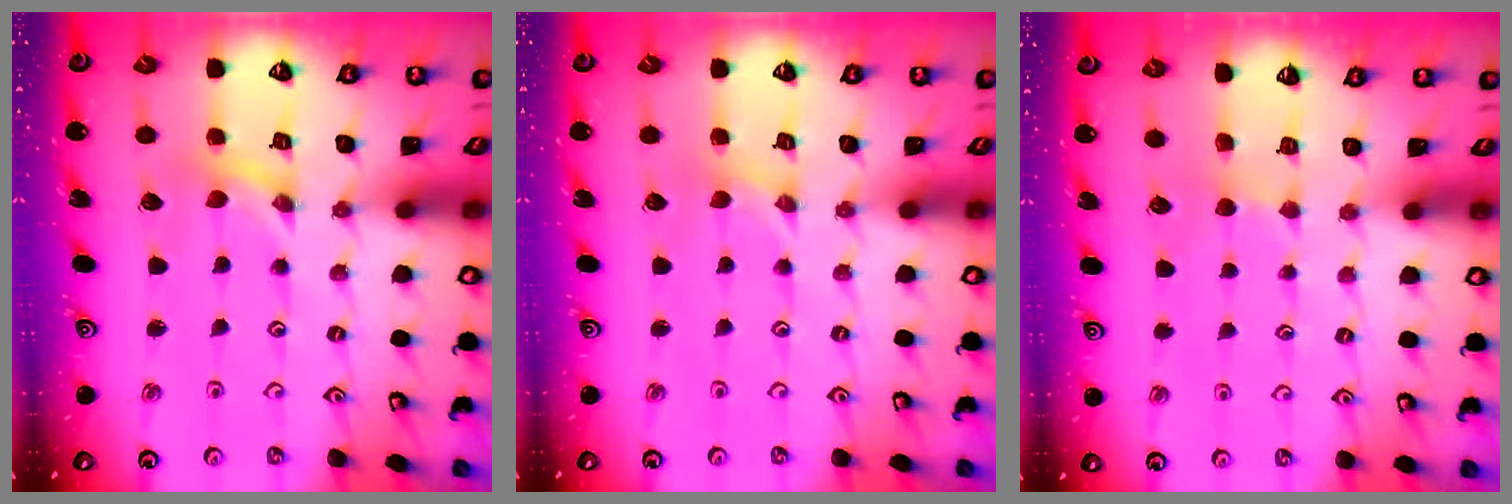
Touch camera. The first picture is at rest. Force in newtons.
{"total": 0.0}
{"total": 2.3, "press": 2.2, "slide": 0.4}